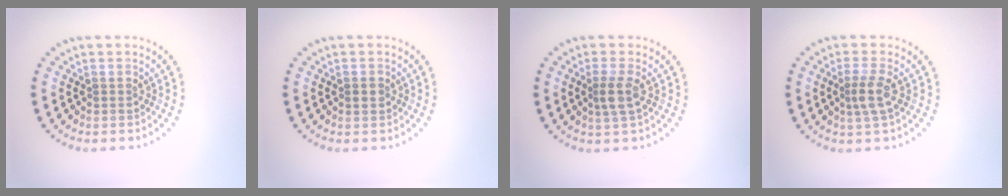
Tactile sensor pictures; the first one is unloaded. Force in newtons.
{"total": 1.2, "press": 1.2, "slide": 0.1}
{"total": 2.0, "press": 1.7, "slide": 1.0}
{"total": 2.4, "press": 1.9, "slide": 1.4}